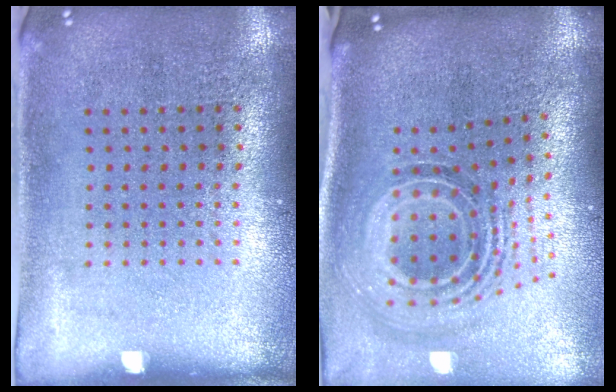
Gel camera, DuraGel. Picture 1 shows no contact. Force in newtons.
{"total": 2.0, "press": 1.4, "slide": 1.3}